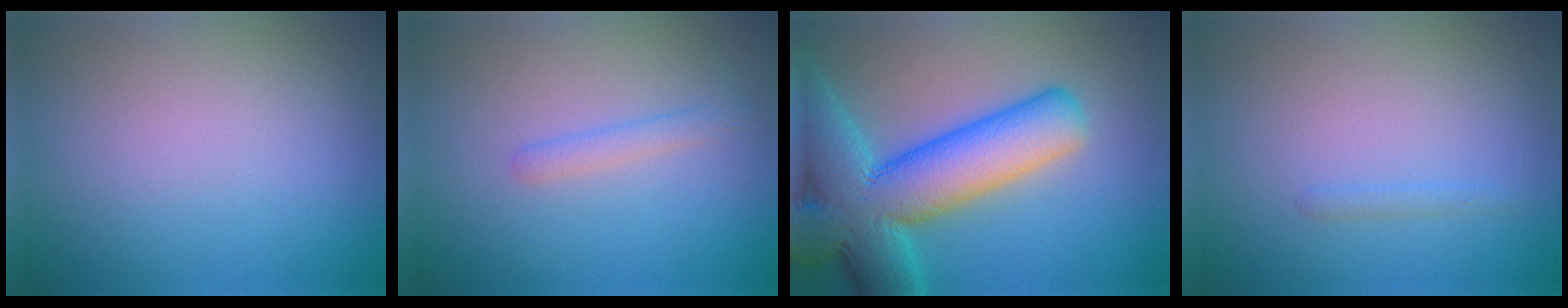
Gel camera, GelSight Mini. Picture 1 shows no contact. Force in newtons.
{"total": 1.4, "press": 1.4, "slide": 0.1}
{"total": 12.4, "press": 12.4, "slide": 0.5}
{"total": 0.7, "press": 0.7, "slide": 0.0}